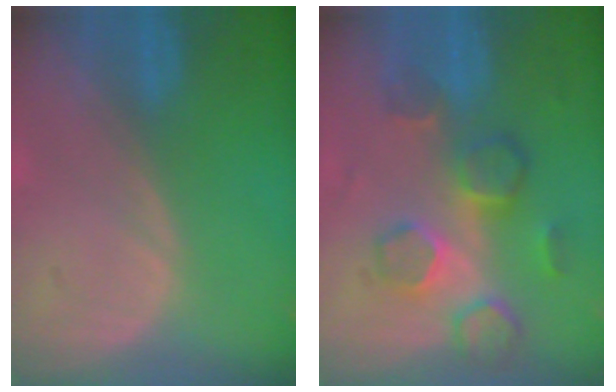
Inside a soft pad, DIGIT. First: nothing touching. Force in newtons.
{"total": 8.7, "press": 7.6, "slide": 4.3}